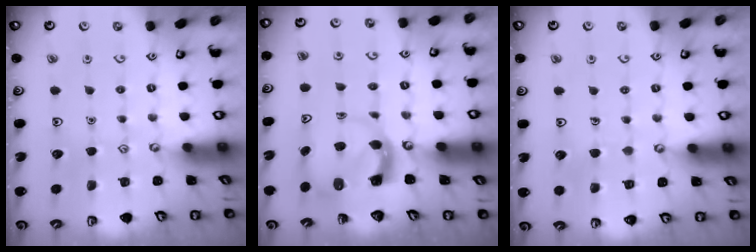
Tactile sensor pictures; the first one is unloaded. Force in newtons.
{"total": 3.7, "press": 3.7, "slide": 0.5}
{"total": 4.4, "press": 4.4, "slide": 0.4}